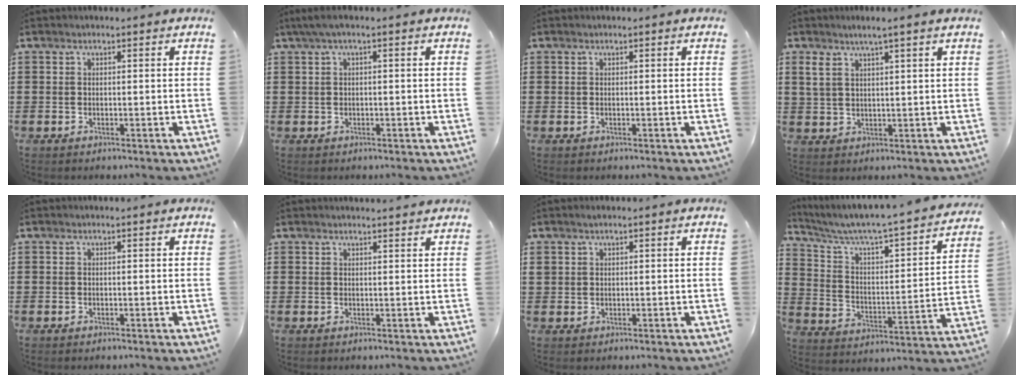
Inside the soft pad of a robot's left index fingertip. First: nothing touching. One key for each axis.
{"total": 1.8, "fx": -0.5, "fy": 0.2, "fz": 1.7, "tx": -0.033, "ty": -0.006, "tz": -0.013}
{"total": 0.0}
{"total": 3.2, "fx": 2.0, "fy": 0.3, "fz": 2.4, "tx": -0.053, "ty": 0.002, "tz": 0.034}
{"total": 0.0}
{"total": 1.5, "fx": 1.4, "fy": -0.1, "fz": 0.4, "tx": -0.009, "ty": -0.003, "tz": 0.028}
{"total": 0.9, "fx": 0.6, "fy": 0.5, "fz": 0.4, "tx": -0.008, "ty": 0.003, "tz": 0.012}
{"total": 4.3, "fx": 3.4, "fy": 0.3, "fz": 2.5, "tx": -0.069, "ty": -0.040, "tz": 0.046}